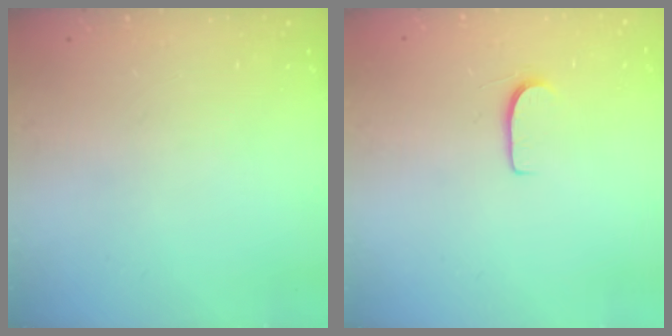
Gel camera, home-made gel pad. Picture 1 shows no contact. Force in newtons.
{"total": 5.8, "press": 5.8, "slide": 0.4}